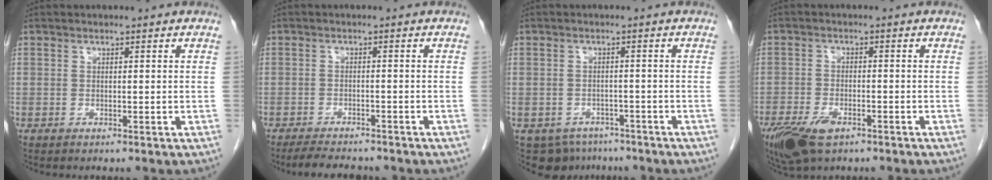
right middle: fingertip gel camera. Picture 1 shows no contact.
{"total": 6.5, "force": [-5.9, 1.4, 2.5], "torque": [-0.041, -0.012, -0.089]}
{"total": 6.5, "force": [-4.8, 4.2, 0.9], "torque": [-0.012, 0.001, -0.063]}
{"total": 8.3, "force": [-5.2, 3.6, 5.4], "torque": [-0.105, -0.013, -0.090]}